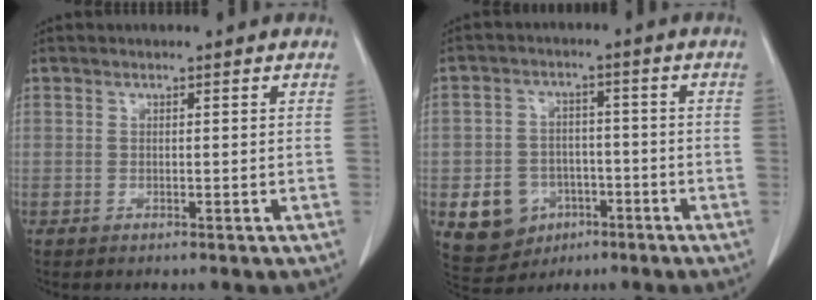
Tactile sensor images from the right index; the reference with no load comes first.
{"total": 8.5, "force": [-3.2, 7.3, 3.0], "torque": [-0.064, 0.011, -0.037]}